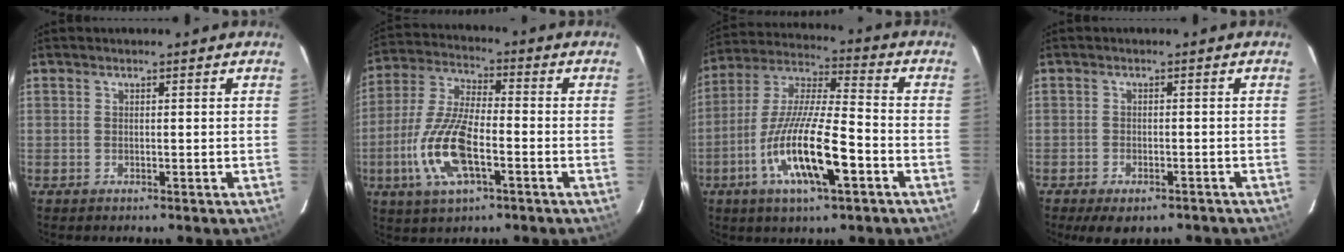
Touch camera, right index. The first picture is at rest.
{"total": 14.3, "force": [-4.8, 5.3, 12.4], "torque": [-0.270, -0.007, -0.092]}
{"total": 16.8, "force": [-6.6, 3.7, 15.0], "torque": [-0.301, -0.018, -0.125]}
{"total": 7.5, "force": [-5.6, 3.1, 4.0], "torque": [-0.087, -0.018, -0.077]}